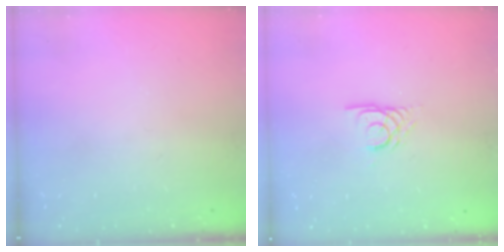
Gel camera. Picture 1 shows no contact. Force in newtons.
{"total": 3.4, "press": 3.4, "slide": 0.2}